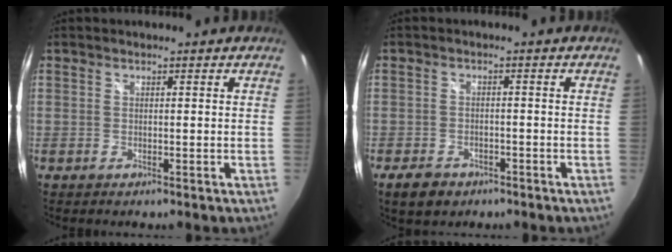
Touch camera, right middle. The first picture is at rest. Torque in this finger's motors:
{"motor_torque": [0.42, -0.47, -0.02, 0.01]}